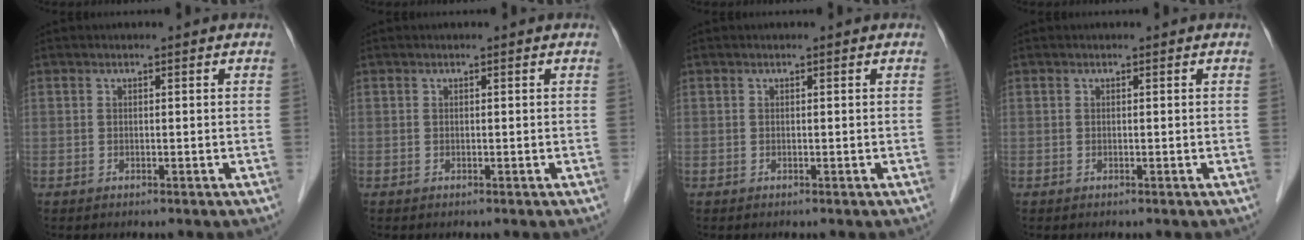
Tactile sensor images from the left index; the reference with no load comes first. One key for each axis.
{"total": 0.0}
{"total": 0.0}
{"total": 0.0}